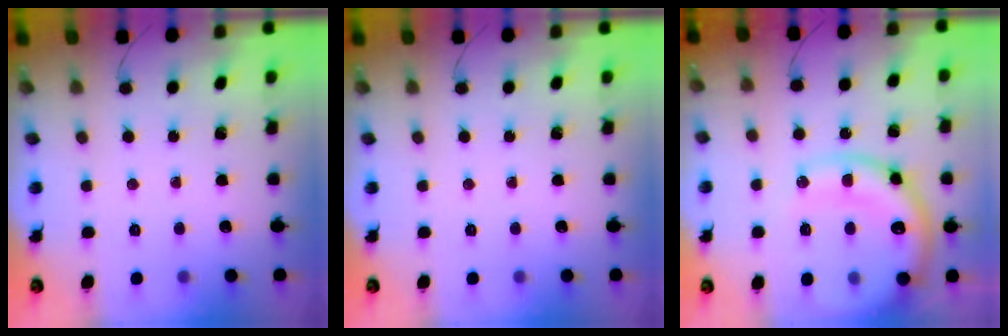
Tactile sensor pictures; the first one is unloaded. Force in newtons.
{"total": 0.0}
{"total": 18.9, "press": 18.5, "slide": 3.6}